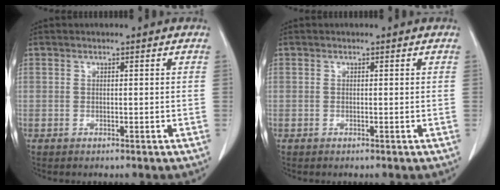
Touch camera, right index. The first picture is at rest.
{"total": 0.0}